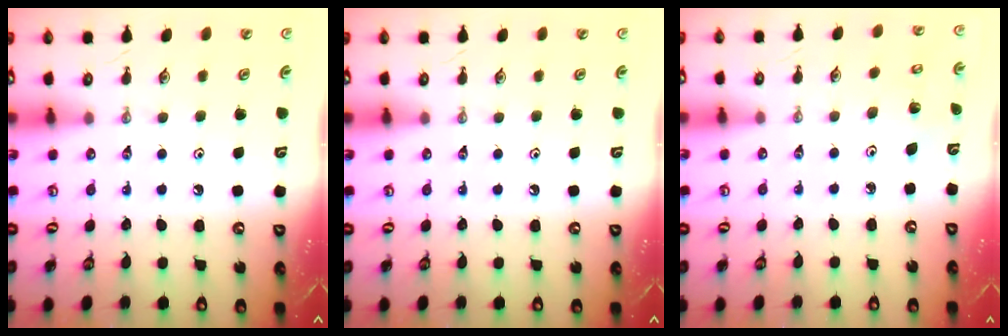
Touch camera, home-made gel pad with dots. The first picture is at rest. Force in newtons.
{"total": 0.0}
{"total": 2.0, "press": 2.0, "slide": 0.2}